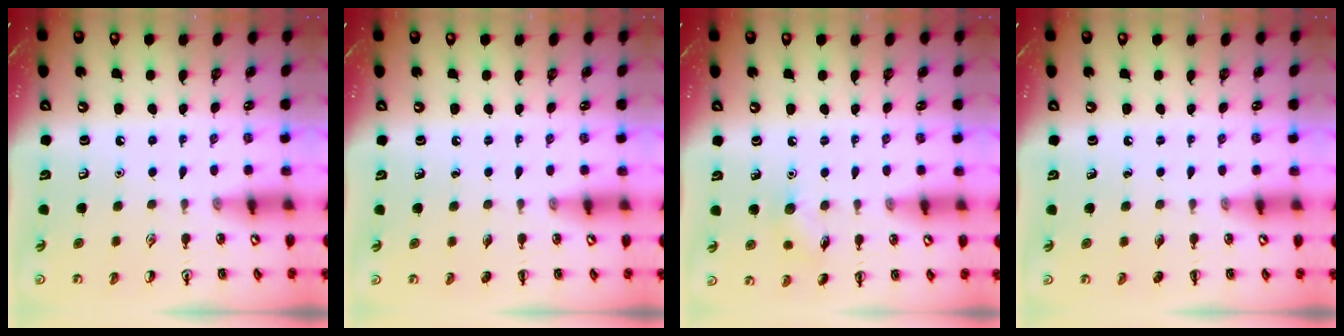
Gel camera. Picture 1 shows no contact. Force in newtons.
{"total": 0.0}
{"total": 5.9, "press": 5.7, "slide": 1.6}
{"total": 0.0}